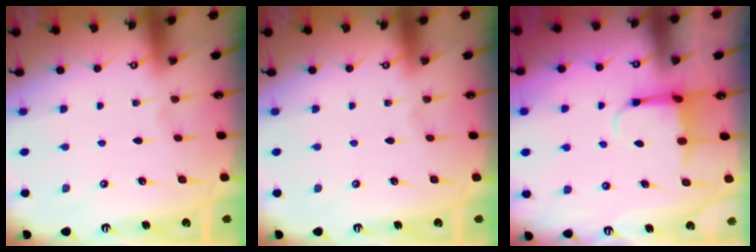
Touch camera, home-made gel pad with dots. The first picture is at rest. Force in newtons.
{"total": 0.0}
{"total": 4.0, "press": 3.8, "slide": 1.0}